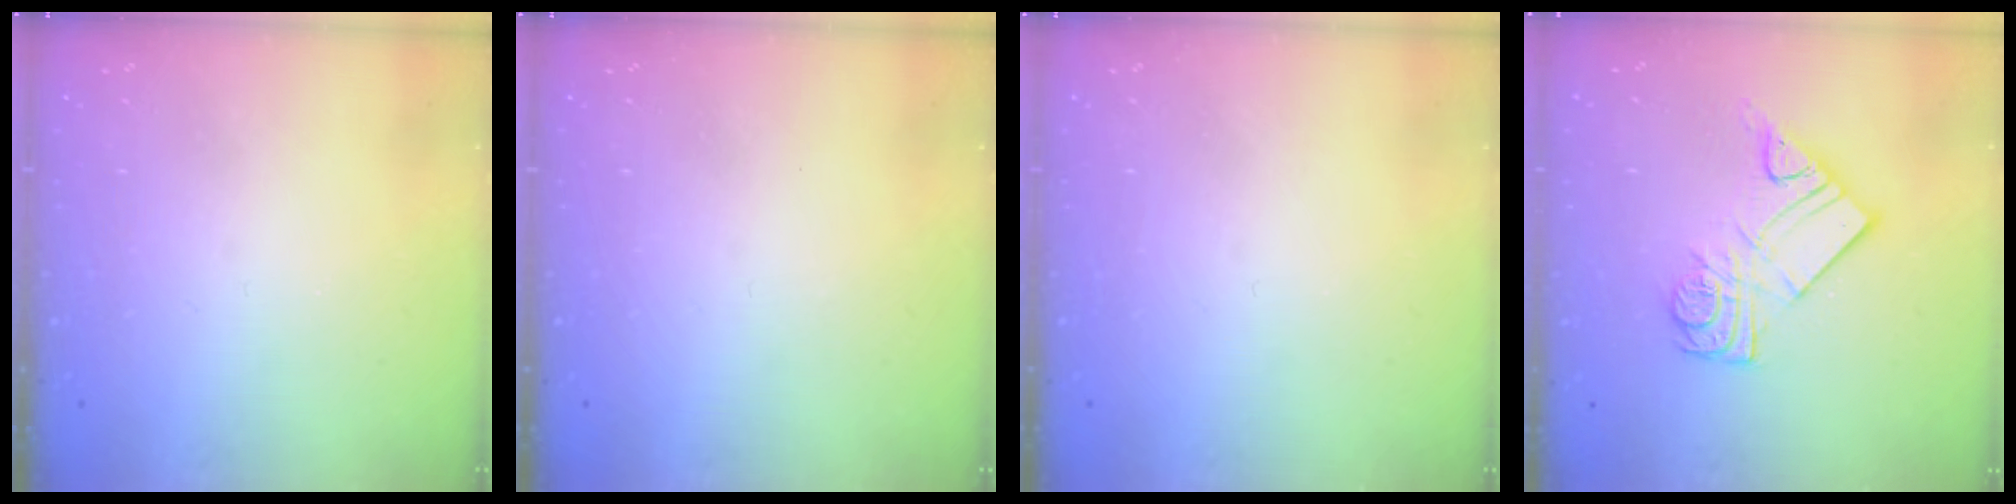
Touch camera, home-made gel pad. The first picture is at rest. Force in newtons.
{"total": 0.0}
{"total": 0.0}
{"total": 12.5, "press": 12.4, "slide": 0.8}